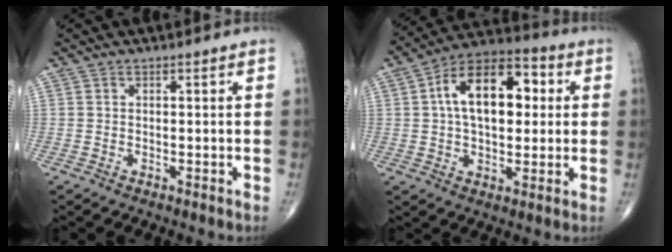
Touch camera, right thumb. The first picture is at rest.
{"total": 16.7, "force": [2.9, 9.6, 13.3], "torque": [-0.194, 0.024, 0.040]}